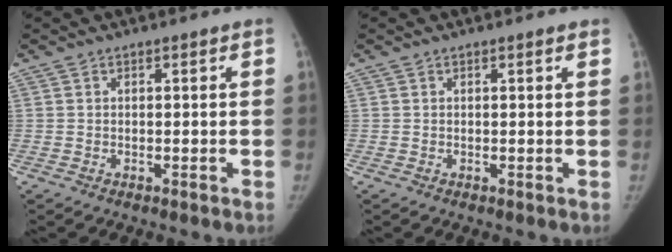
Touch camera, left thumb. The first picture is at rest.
{"total": 0.7, "force": [0.5, 0.1, 0.5], "torque": [-0.005, 0.001, 0.005]}